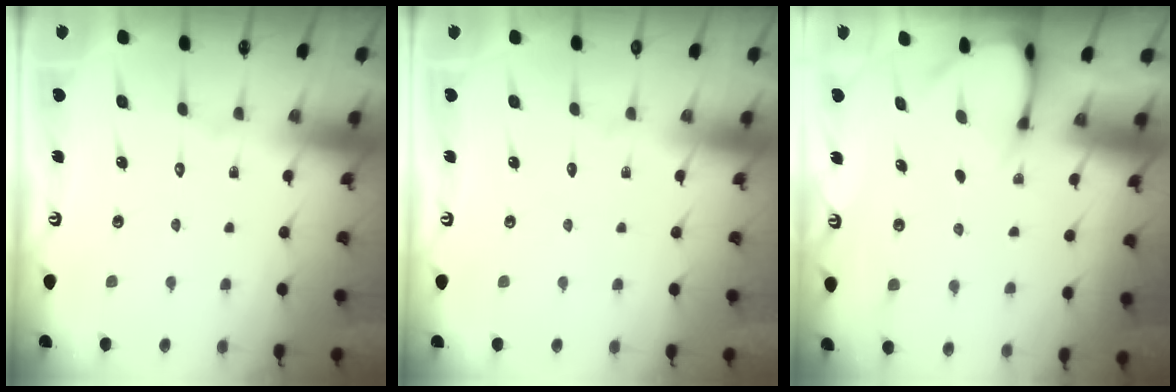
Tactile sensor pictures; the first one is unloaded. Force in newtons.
{"total": 0.0}
{"total": 3.0, "press": 3.0, "slide": 0.2}